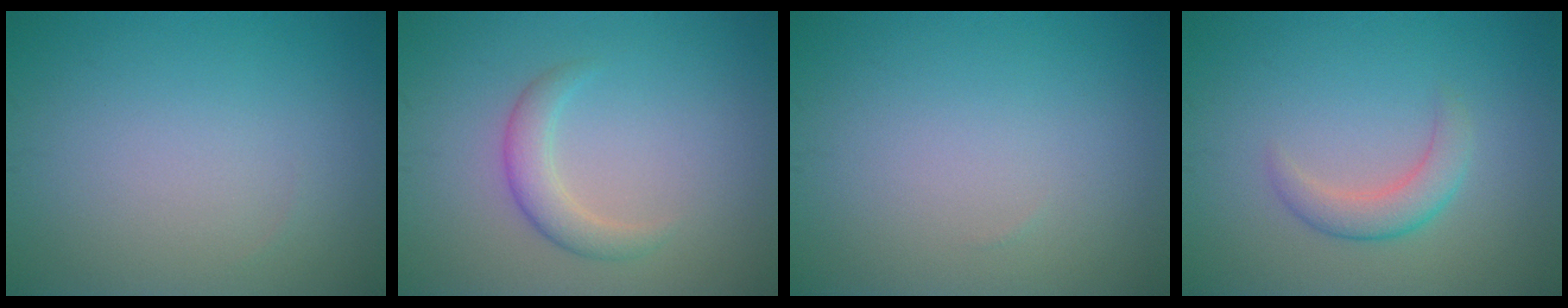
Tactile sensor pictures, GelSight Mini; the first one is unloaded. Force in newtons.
{"total": 2.4, "press": 2.4, "slide": 0.2}
{"total": 0.0}
{"total": 2.6, "press": 2.5, "slide": 0.3}